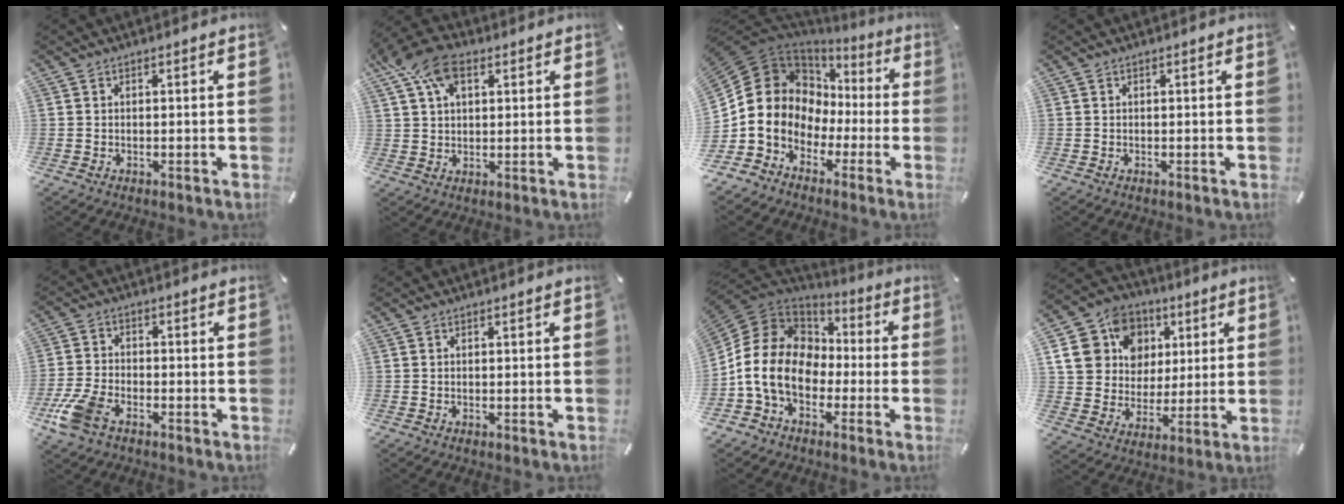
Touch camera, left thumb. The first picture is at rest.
{"total": 11.1, "force": [5.1, 6.8, 7.2], "torque": [-0.161, -0.004, 0.093]}
{"total": 12.1, "force": [-1.2, 11.5, 3.7], "torque": [-0.099, -0.025, -0.018]}
{"total": 0.0}
{"total": 8.4, "force": [-4.8, 4.5, 5.2], "torque": [-0.137, 0.005, -0.097]}
{"total": 0.0}
{"total": 15.3, "force": [-3.5, 12.2, 8.5], "torque": [-0.201, 0.017, -0.067]}
{"total": 17.9, "force": [5.5, 15.4, 7.1], "torque": [-0.132, -0.009, 0.107]}